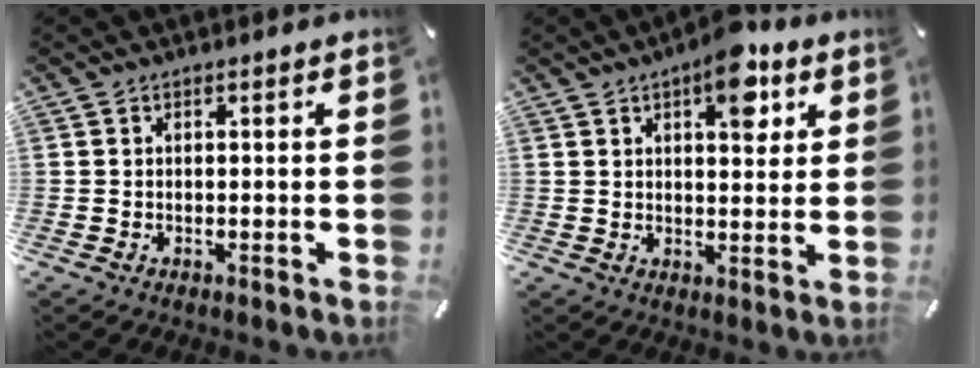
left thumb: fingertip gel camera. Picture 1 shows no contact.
{"total": 10.0, "force": [5.0, 4.7, 7.2], "torque": [-0.083, -0.022, 0.080]}